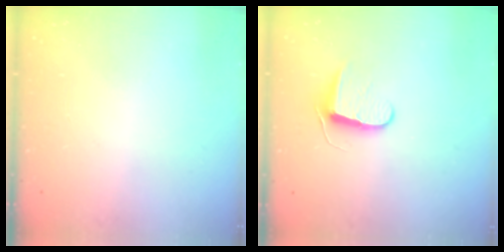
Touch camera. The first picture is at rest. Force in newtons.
{"total": 7.2, "press": 7.2, "slide": 0.7}